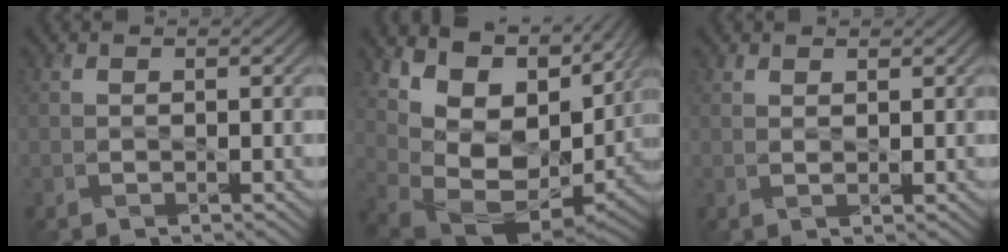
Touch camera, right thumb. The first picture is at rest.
{"total": 14.4, "force": [4.1, 8.1, 11.2], "torque": [-0.191, -0.010, 0.101]}
{"total": 0.7, "force": [0.7, 0.0, 0.2], "torque": [-0.006, -0.003, 0.014]}